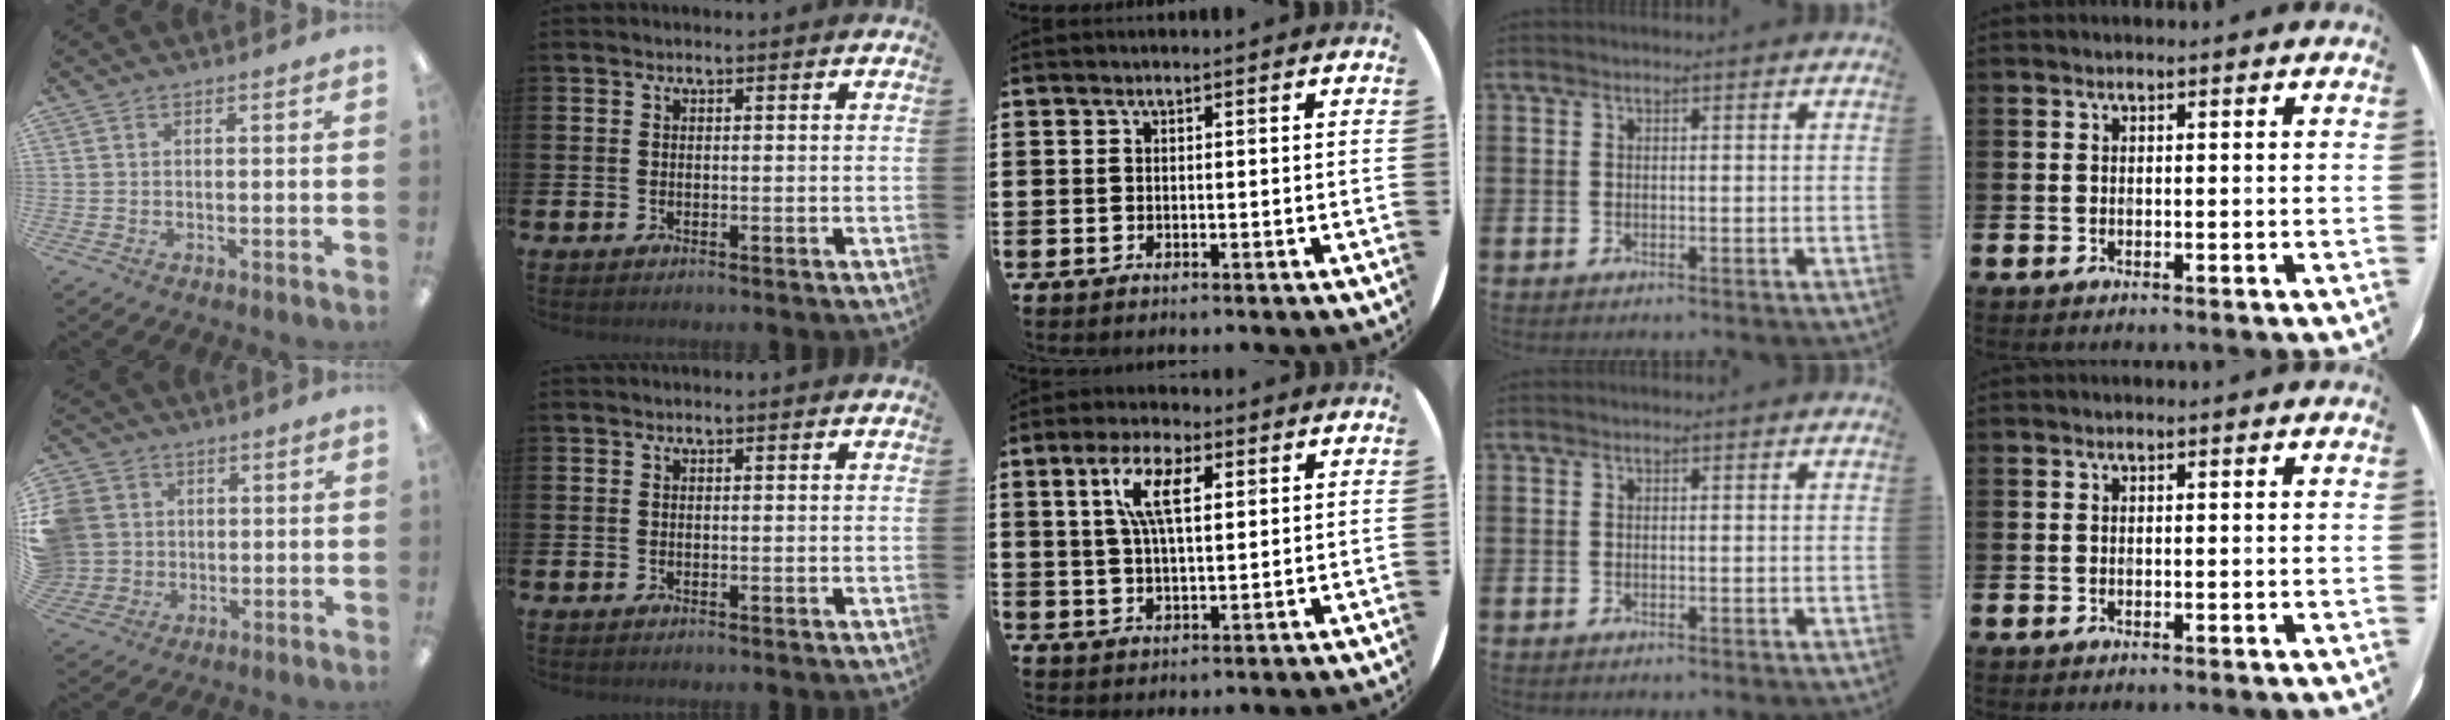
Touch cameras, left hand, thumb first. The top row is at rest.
{"thumb": {"total": 9.8, "force": [2.0, 9.2, 2.5], "torque": [-0.082, 0.001, 0.044]}, "middle": {"total": 7.7, "force": [3.4, 2.8, 6.2], "torque": [-0.127, 0.009, 0.057]}}